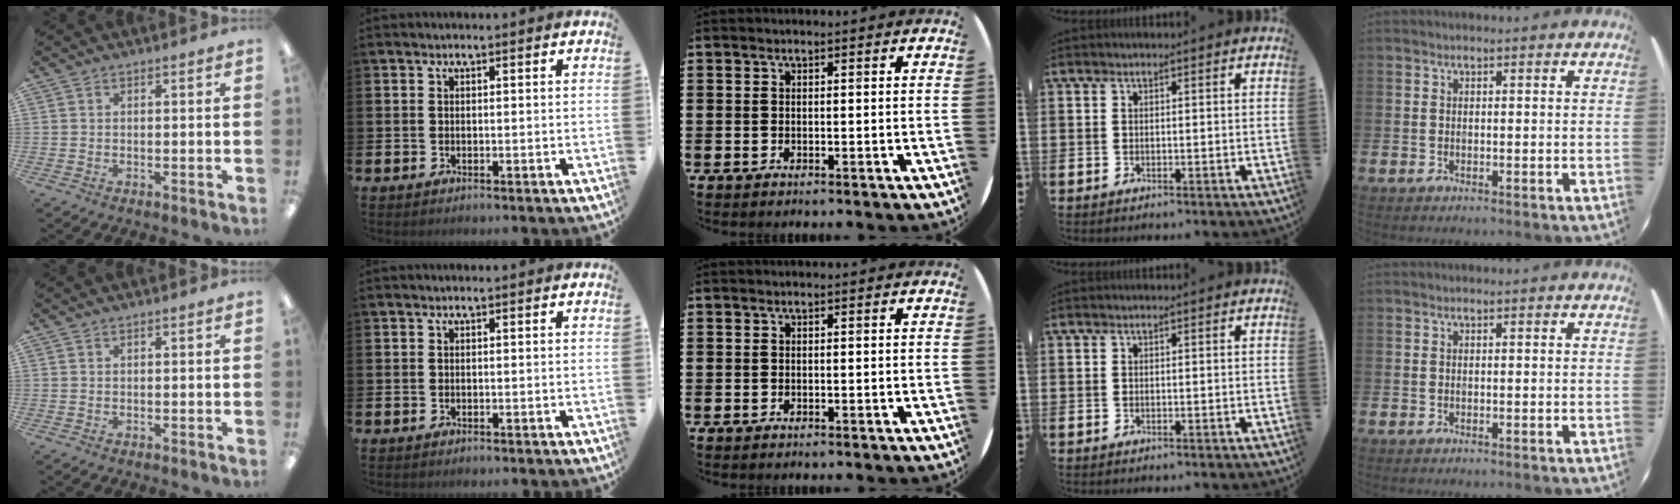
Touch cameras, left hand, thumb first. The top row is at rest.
{}